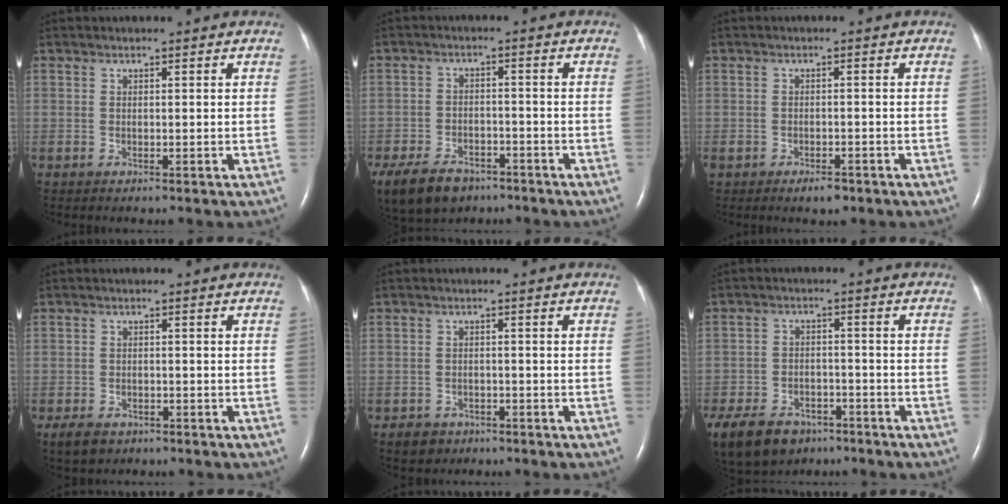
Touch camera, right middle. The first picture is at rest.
{"total": 13.1, "force": [-8.8, 7.9, 5.8], "torque": [-0.153, -0.015, -0.137]}
{"total": 2.6, "force": [-1.8, 1.3, 1.4], "torque": [-0.023, 0.000, -0.021]}
{"total": 4.0, "force": [-2.8, 2.5, 1.5], "torque": [-0.029, -0.002, -0.041]}
{"total": 3.0, "force": [-2.0, 2.3, 0.4], "torque": [-0.012, 0.008, -0.028]}
{"total": 16.2, "force": [-10.7, 9.9, 7.1], "torque": [-0.200, -0.020, -0.162]}